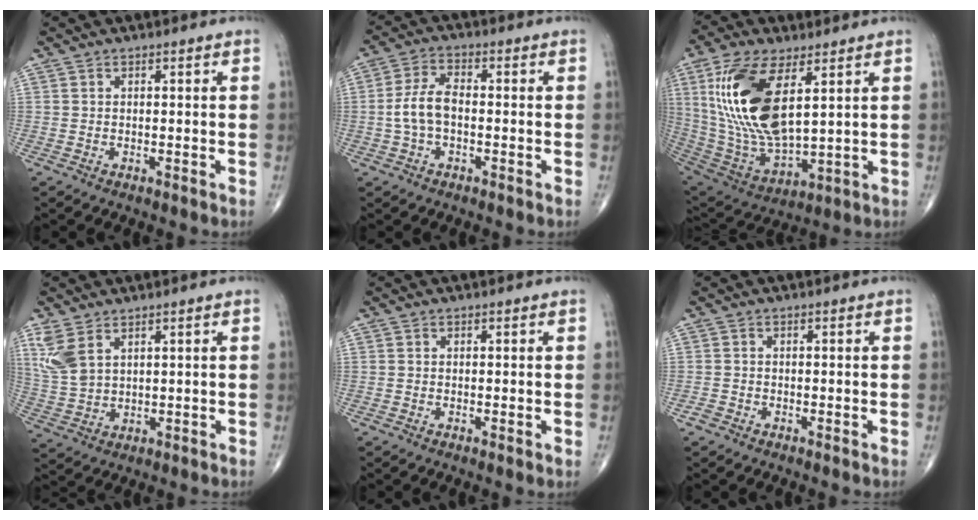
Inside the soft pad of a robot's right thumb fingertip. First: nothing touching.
{"total": 6.4, "force": [-0.9, 3.4, 5.4], "torque": [-0.115, 0.023, -0.022]}
{"total": 21.0, "force": [6.2, 9.4, 17.8], "torque": [-0.361, -0.028, 0.127]}
{"total": 6.8, "force": [3.6, 3.6, 4.5], "torque": [-0.104, -0.007, 0.087]}
{"total": 0.7, "force": [0.0, 0.1, 0.7], "torque": [-0.013, -0.004, 0.000]}
{"total": 1.0, "force": [-0.7, 0.7, 0.4], "torque": [-0.004, 0.000, -0.017]}